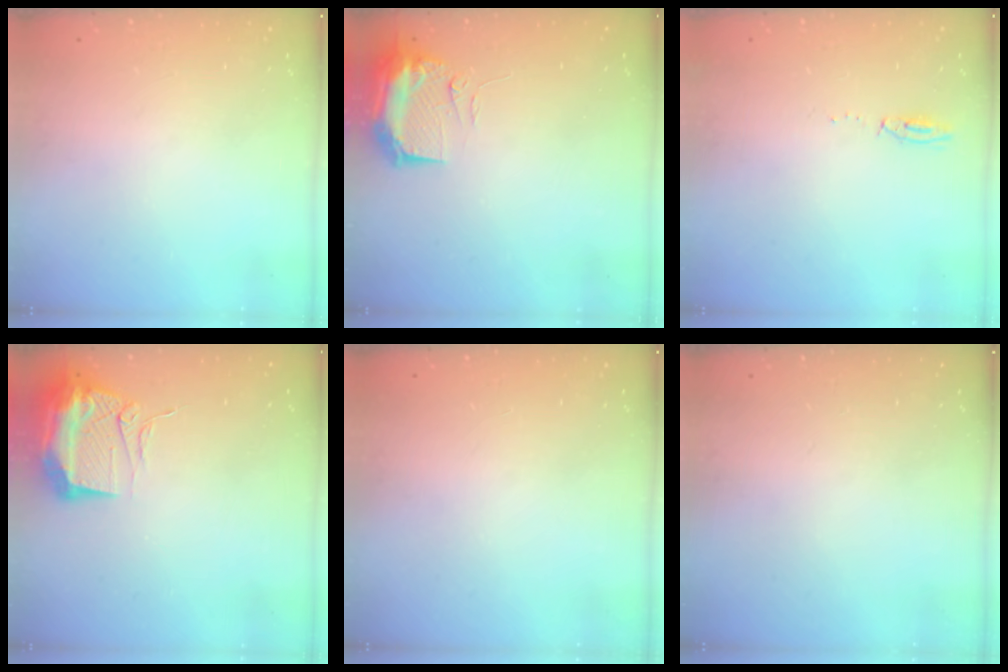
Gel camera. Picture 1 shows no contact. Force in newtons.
{"total": 10.0, "press": 9.9, "slide": 1.6}
{"total": 3.4, "press": 3.3, "slide": 0.8}
{"total": 13.6, "press": 13.3, "slide": 2.8}
{"total": 0.0}
{"total": 0.0}